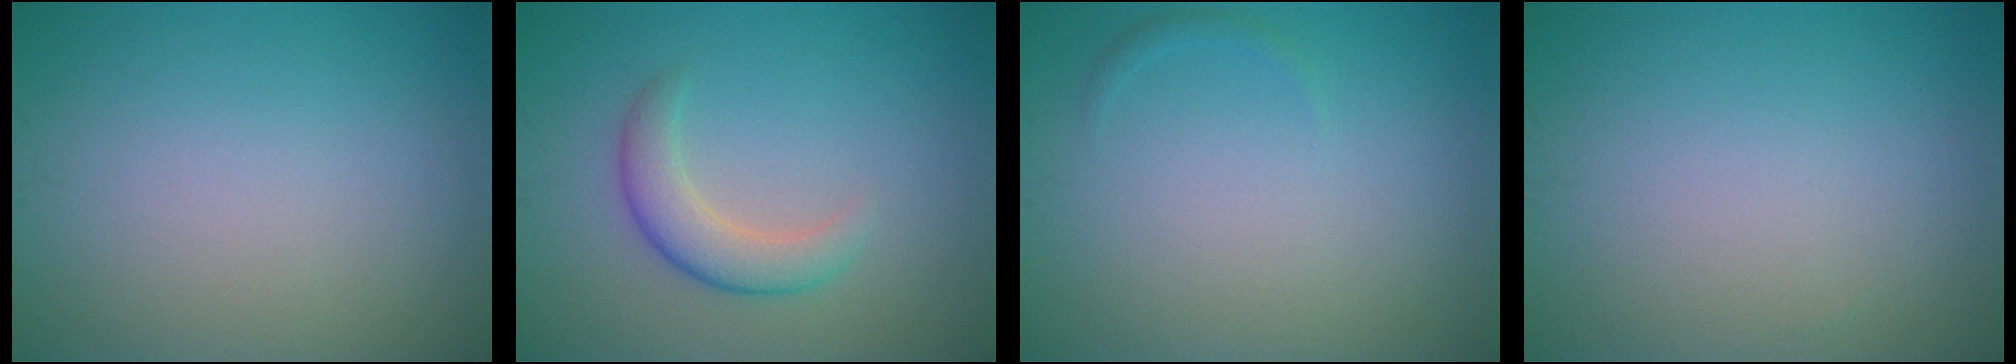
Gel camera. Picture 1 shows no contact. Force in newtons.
{"total": 3.3, "press": 3.3, "slide": 0.0}
{"total": 0.6, "press": 0.6, "slide": 0.0}
{"total": 0.0}